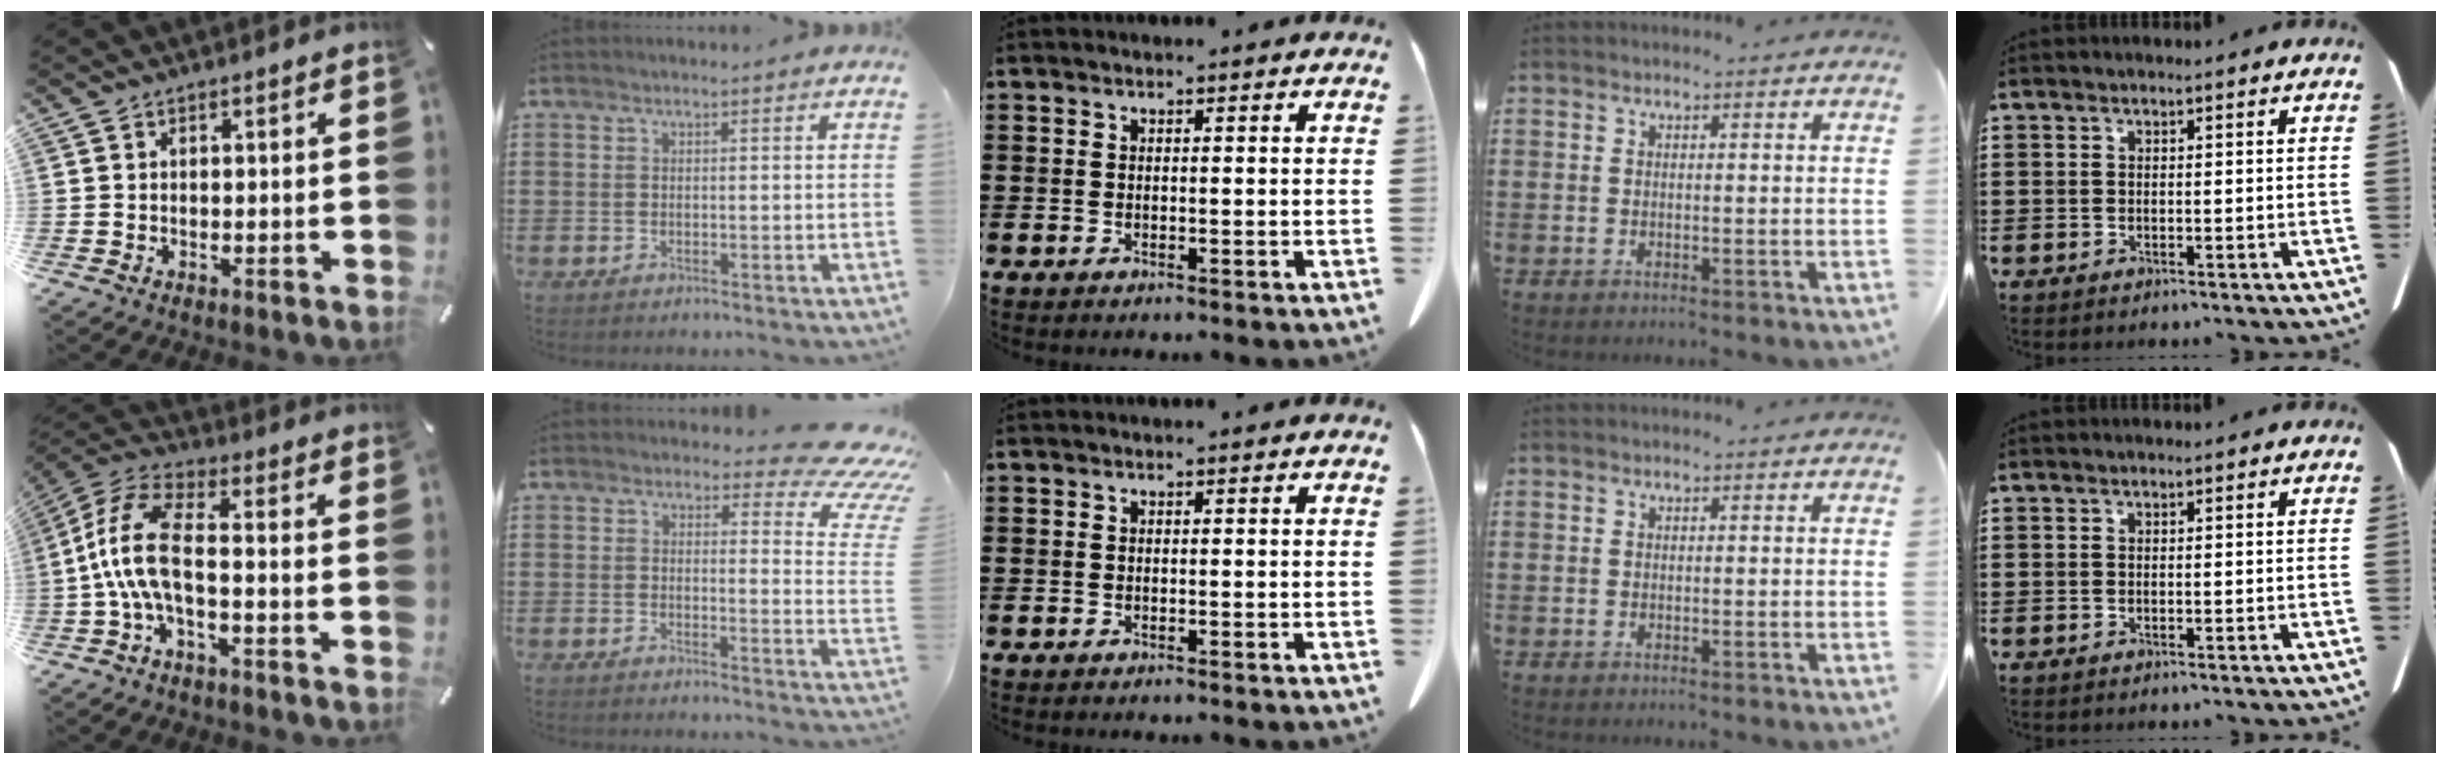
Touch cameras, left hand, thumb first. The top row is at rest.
{"thumb": {"total": 11.7, "force": [-2.0, 4.8, 10.5], "torque": [-0.224, 0.000, -0.038]}, "index": {"total": 5.8, "force": [4.6, 1.5, 3.2], "torque": [-0.050, -0.028, 0.078]}}